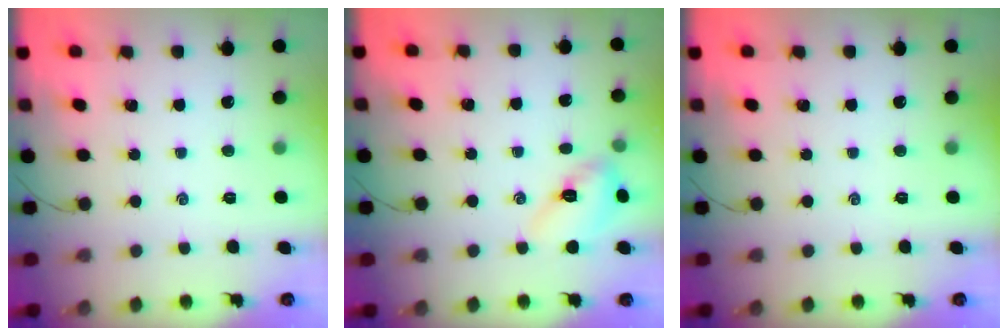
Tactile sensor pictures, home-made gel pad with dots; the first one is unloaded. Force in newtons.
{"total": 7.8, "press": 7.7, "slide": 0.3}
{"total": 0.0}